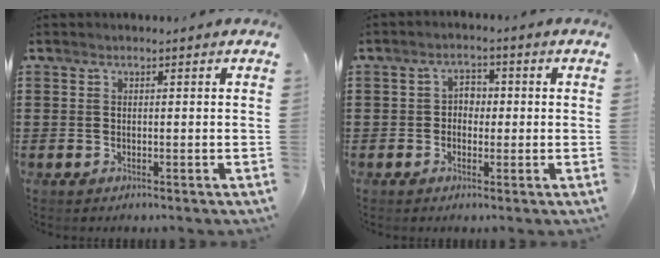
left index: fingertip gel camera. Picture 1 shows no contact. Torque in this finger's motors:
{"motor_torque": [0.09, 0.04, 0.03, 0.02]}